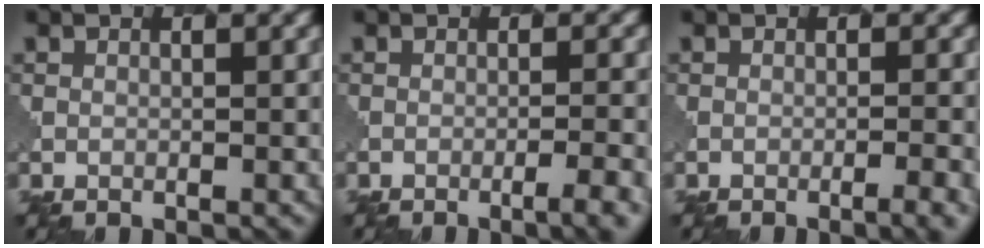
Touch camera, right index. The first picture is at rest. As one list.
[{"total": 4.0, "force": [-2.2, 1.1, 3.1], "torque": [-0.024, 0.015, -0.031]}, {"total": 3.6, "force": [-2.0, 1.0, 2.8], "torque": [-0.017, 0.015, -0.028]}]